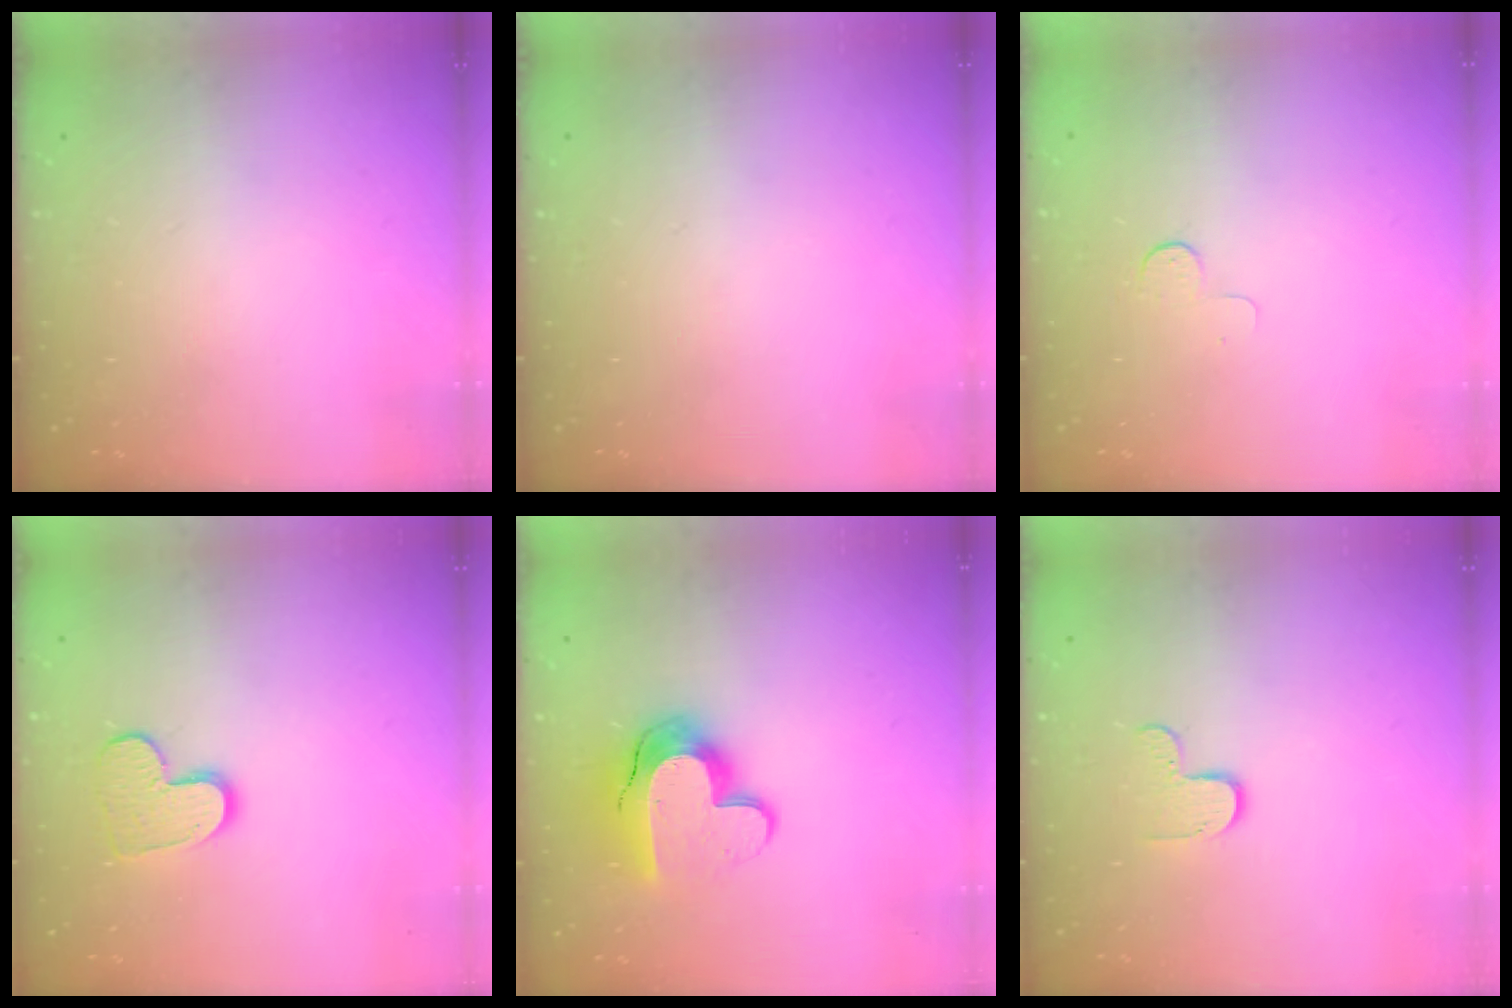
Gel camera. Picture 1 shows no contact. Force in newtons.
{"total": 0.0}
{"total": 3.9, "press": 3.8, "slide": 0.4}
{"total": 9.4, "press": 9.4, "slide": 0.6}
{"total": 14.0, "press": 14.0, "slide": 1.0}
{"total": 4.7, "press": 4.7, "slide": 0.4}